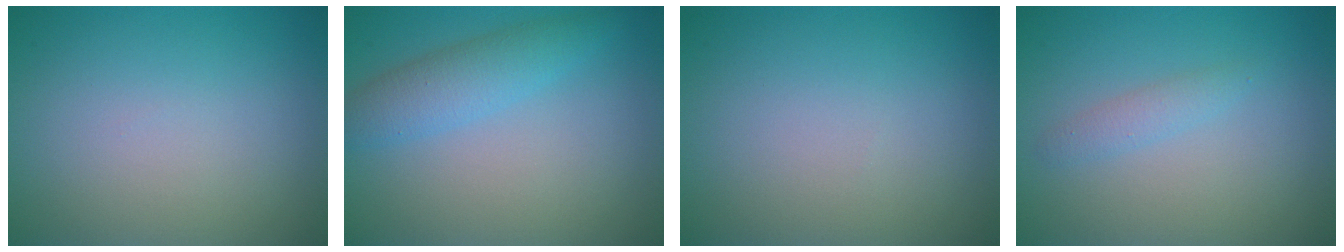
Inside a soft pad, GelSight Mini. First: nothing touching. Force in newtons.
{"total": 3.3, "press": 3.3, "slide": 0.1}
{"total": 0.0}
{"total": 1.3, "press": 1.3, "slide": 0.0}